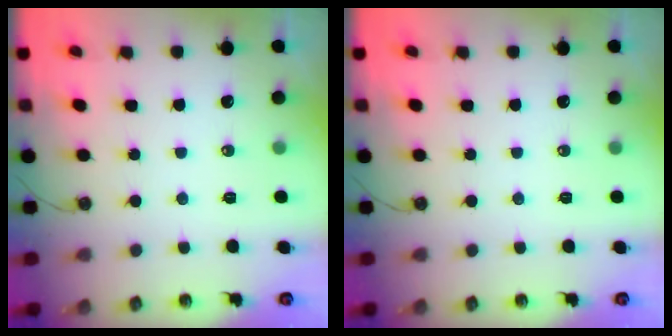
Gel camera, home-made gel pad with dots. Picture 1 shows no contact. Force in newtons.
{"total": 0.0}